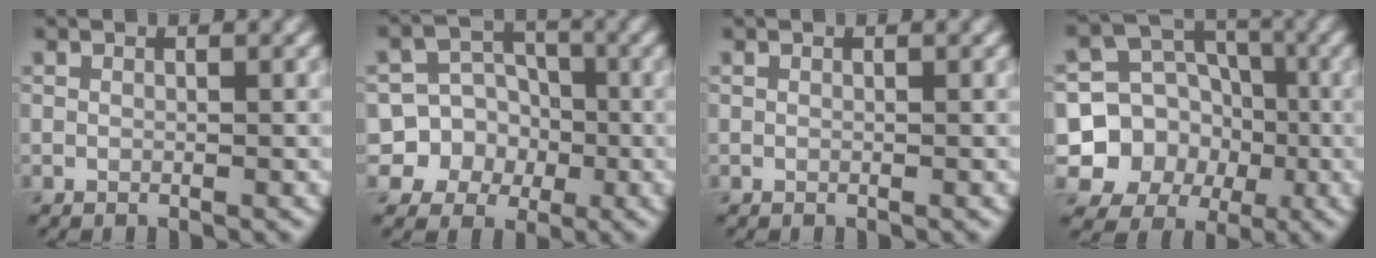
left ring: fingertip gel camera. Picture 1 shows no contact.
{"total": 9.1, "force": [-2.5, 8.6, 1.4], "torque": [-0.034, 0.008, -0.058]}
{"total": 0.0}
{"total": 8.9, "force": [-2.6, 8.2, 2.3], "torque": [-0.032, -0.003, -0.065]}